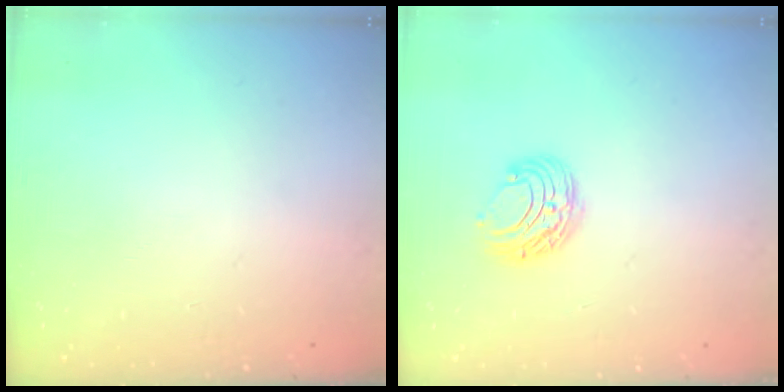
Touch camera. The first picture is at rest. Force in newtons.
{"total": 7.6, "press": 7.6, "slide": 0.6}